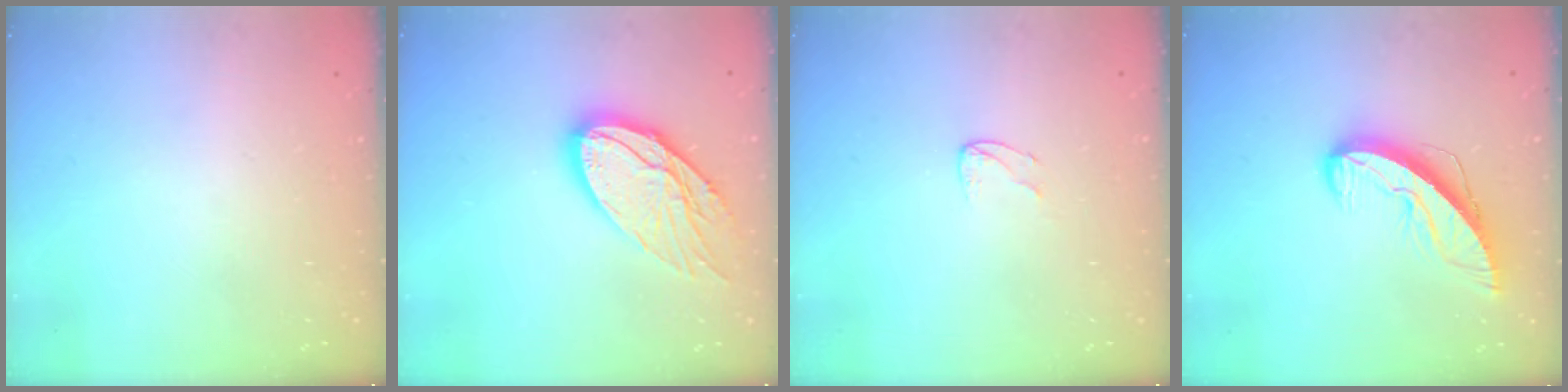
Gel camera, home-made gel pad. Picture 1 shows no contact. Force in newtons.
{"total": 16.2, "press": 16.1, "slide": 1.3}
{"total": 3.7, "press": 3.7, "slide": 0.4}
{"total": 10.0, "press": 9.9, "slide": 1.2}